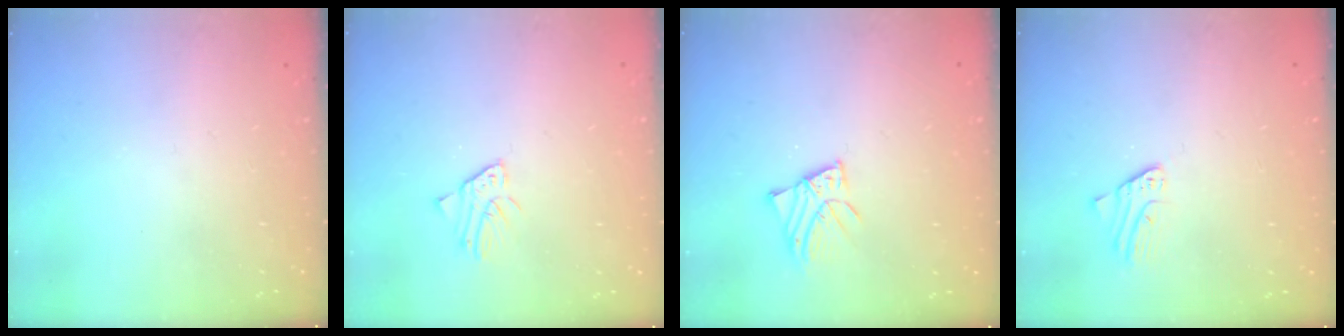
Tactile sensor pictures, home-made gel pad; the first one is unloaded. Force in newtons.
{"total": 2.3, "press": 2.3, "slide": 0.1}
{"total": 3.0, "press": 3.0, "slide": 0.5}
{"total": 1.9, "press": 1.9, "slide": 0.1}